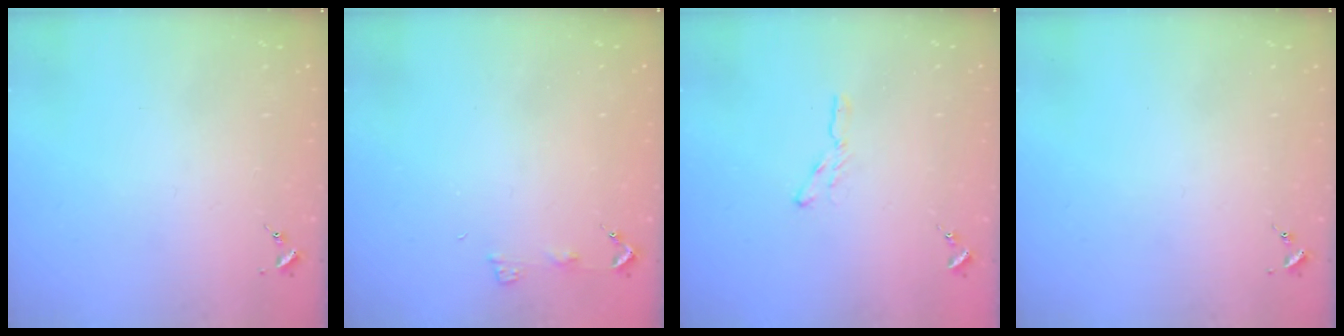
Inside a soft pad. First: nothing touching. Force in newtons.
{"total": 3.6, "press": 3.6, "slide": 0.4}
{"total": 3.9, "press": 3.9, "slide": 0.4}
{"total": 0.0}